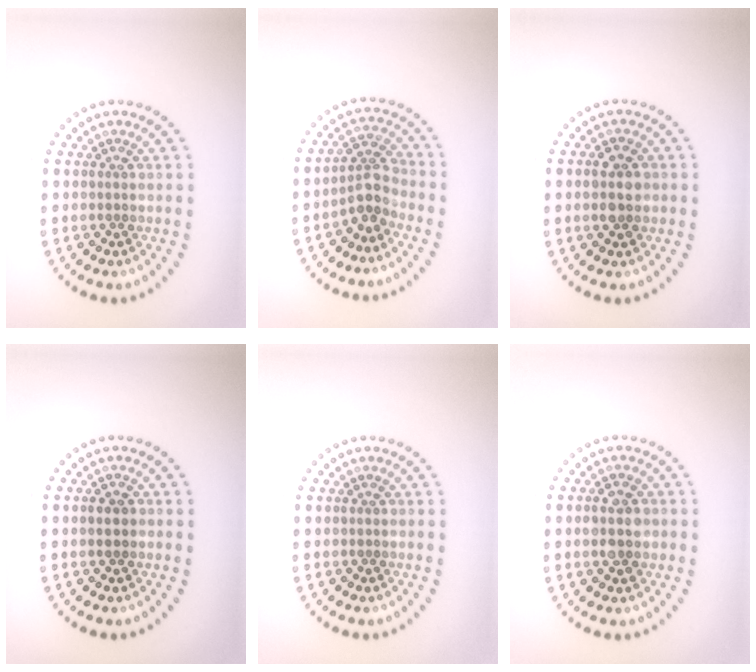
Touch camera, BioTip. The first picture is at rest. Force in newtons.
{"total": 2.7, "press": 2.2, "slide": 1.6}
{"total": 2.9, "press": 2.9, "slide": 0.1}
{"total": 2.2, "press": 2.2, "slide": 0.2}
{"total": 0.0}
{"total": 2.8, "press": 2.8, "slide": 0.1}